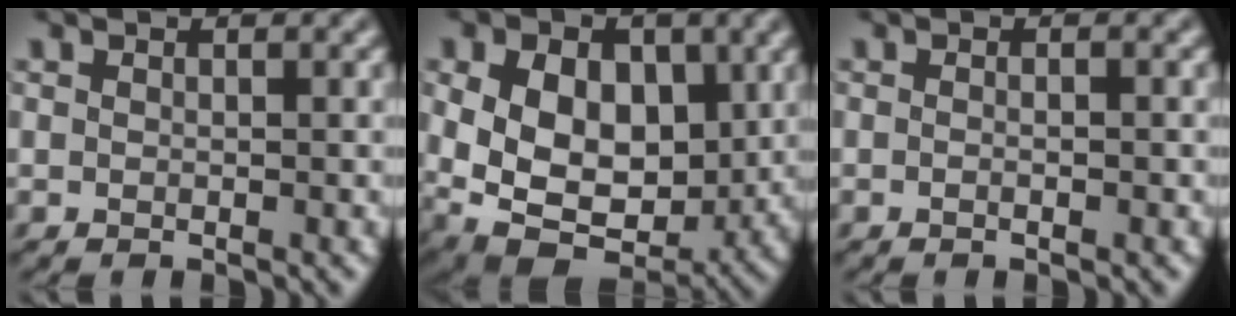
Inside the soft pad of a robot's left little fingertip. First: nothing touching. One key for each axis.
{"total": 12.7, "fx": 0.4, "fy": 9.0, "fz": 8.9, "tx": -0.137, "ty": -0.005, "tz": 0.004}
{"total": 0.9, "fx": -0.5, "fy": 0.0, "fz": 0.8, "tx": -0.012, "ty": 0.003, "tz": -0.011}